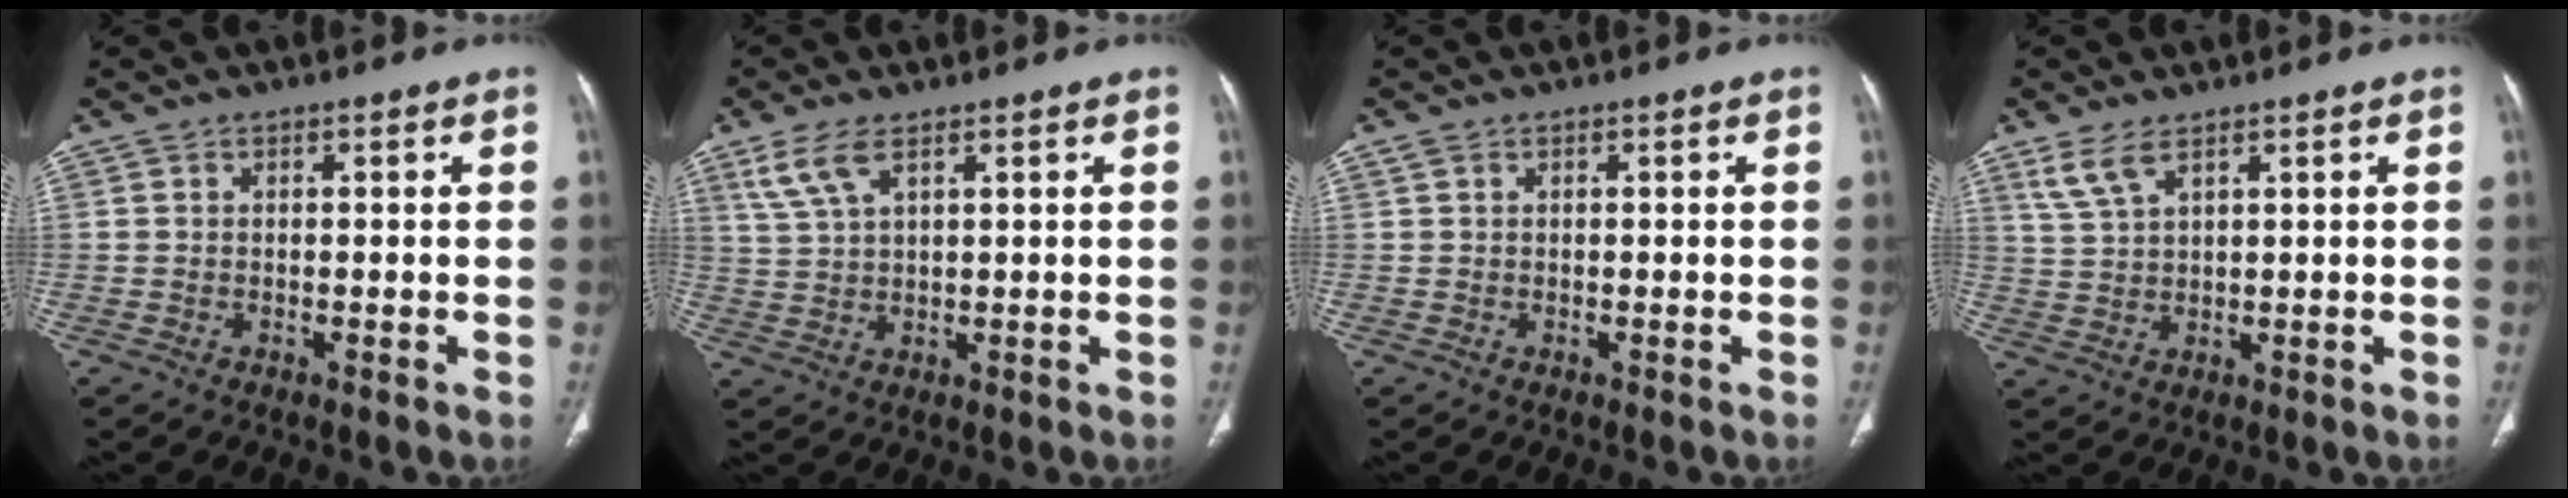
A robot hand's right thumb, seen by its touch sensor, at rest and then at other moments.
{"total": 5.8, "force": [3.4, 2.1, 4.2], "torque": [-0.096, -0.004, 0.080]}
{"total": 0.8, "force": [0.4, 0.6, 0.4], "torque": [-0.004, 0.007, 0.007]}
{"total": 5.0, "force": [3.3, 1.7, 3.3], "torque": [-0.076, -0.006, 0.078]}